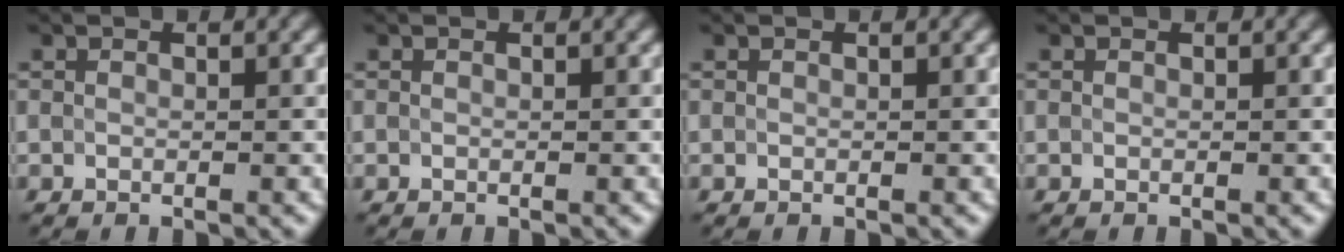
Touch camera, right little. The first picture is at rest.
{"total": 0.0}
{"total": 0.0}
{"total": 0.0}